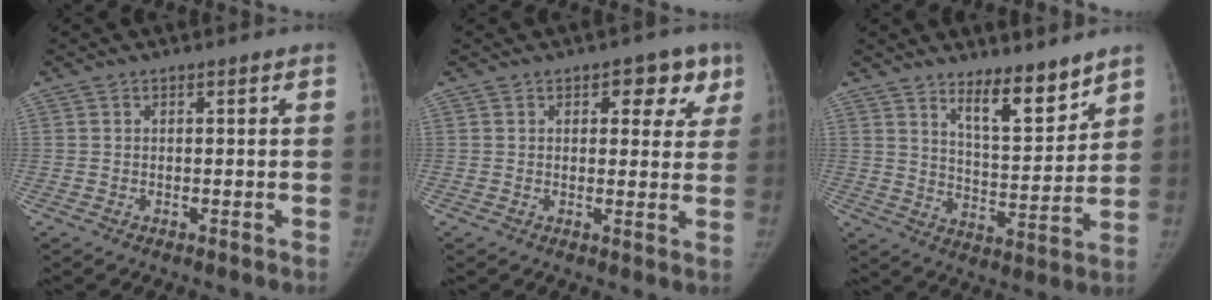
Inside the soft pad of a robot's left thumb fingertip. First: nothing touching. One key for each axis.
{"total": 6.7, "fx": 3.3, "fy": 4.0, "fz": 4.2, "tx": -0.005, "ty": -0.008, "tz": 0.032}
{"total": 9.9, "fx": 7.6, "fy": 2.7, "fz": 5.7, "tx": -0.074, "ty": -0.071, "tz": 0.134}